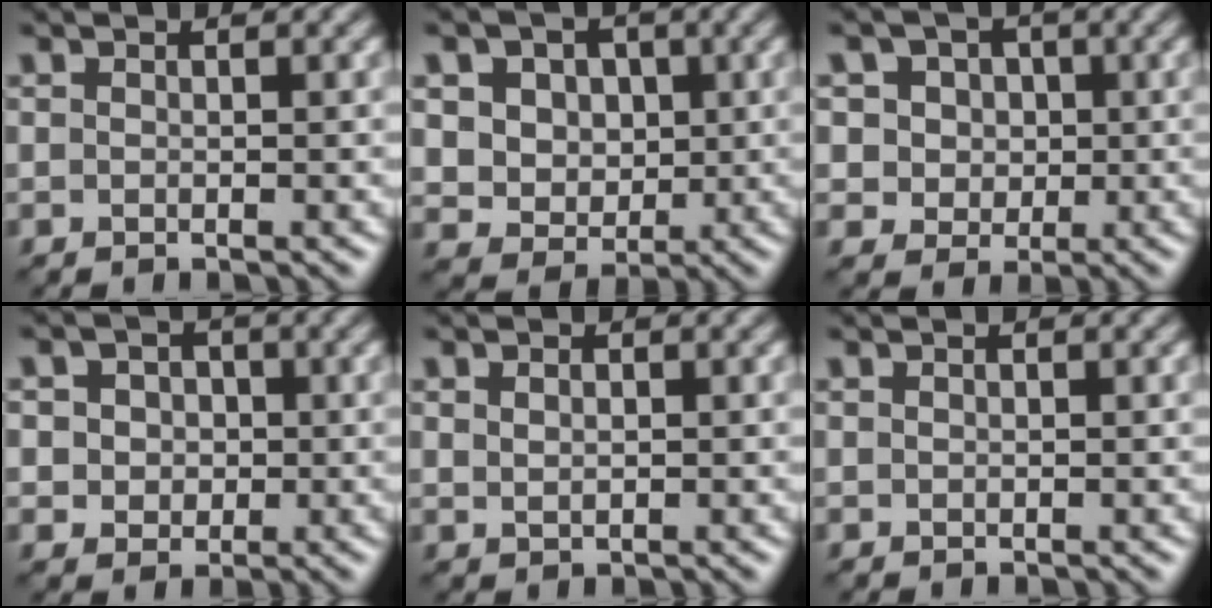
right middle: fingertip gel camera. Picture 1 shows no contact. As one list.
[{"total": 6.7, "force": [2.1, 5.6, 3.2], "torque": [-0.065, 0.014, 0.031]}, {"total": 6.3, "force": [2.3, 5.3, 2.5], "torque": [-0.038, 0.019, 0.022]}, {"total": 4.8, "force": [1.1, 4.1, 2.3], "torque": [-0.033, 0.024, 0.000]}, {"total": 1.1, "force": [0.4, 0.8, 0.7], "torque": [-0.015, -0.002, 0.010]}, {"total": 0.0}]